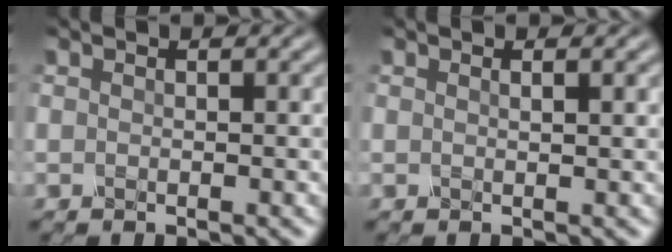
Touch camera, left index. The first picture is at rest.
{"total": 0.8, "force": [0.4, 0.2, 0.6], "torque": [-0.003, 0.002, 0.004]}